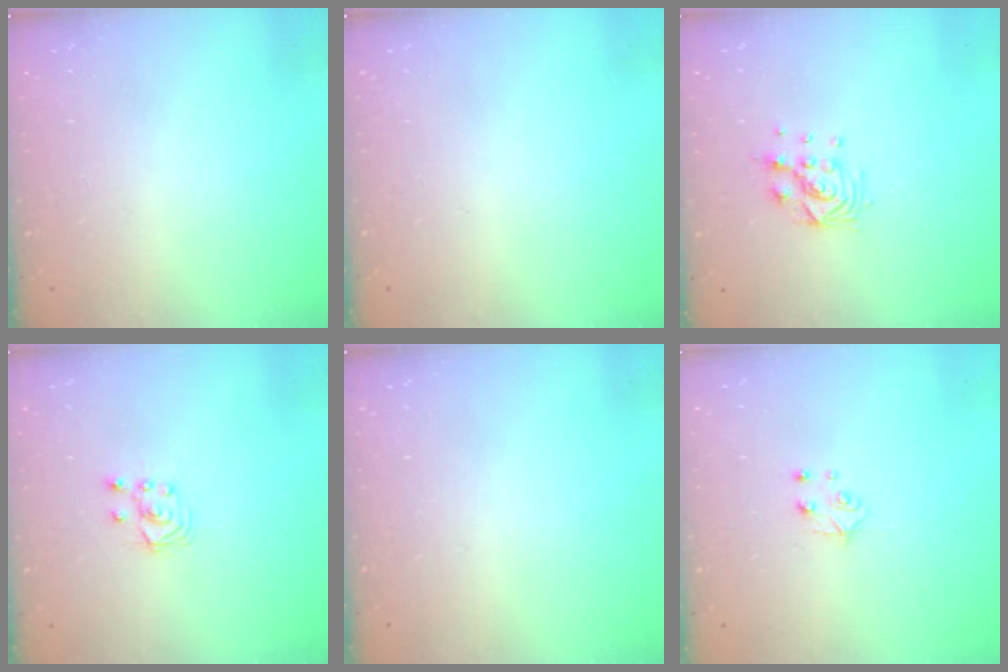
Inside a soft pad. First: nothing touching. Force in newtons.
{"total": 0.0}
{"total": 9.3, "press": 9.3, "slide": 0.9}
{"total": 3.5, "press": 3.5, "slide": 0.4}
{"total": 0.0}
{"total": 4.0, "press": 3.9, "slide": 0.4}